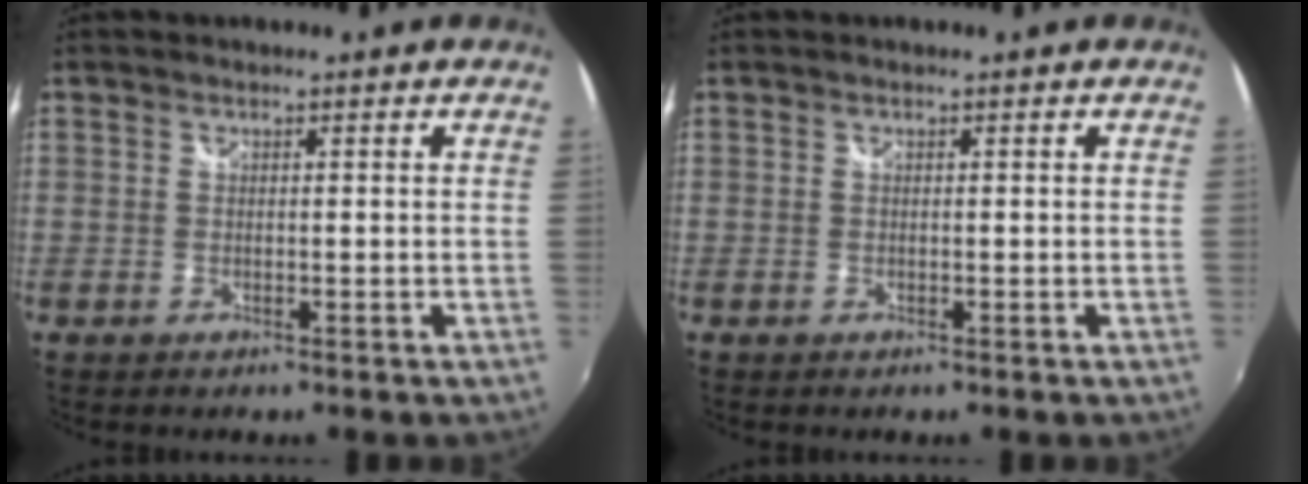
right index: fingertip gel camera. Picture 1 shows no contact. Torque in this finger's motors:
{"motor_torque": [0.20, 0.29, 0.03, 0.01]}